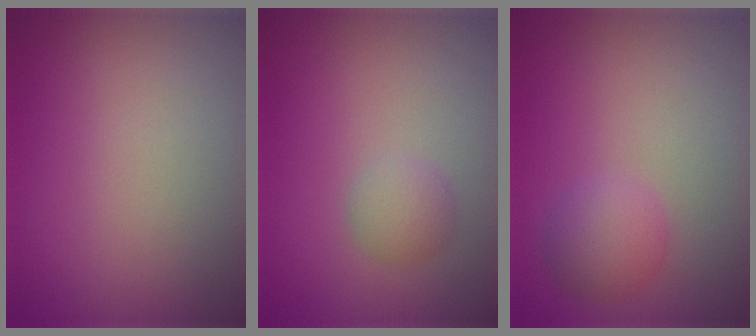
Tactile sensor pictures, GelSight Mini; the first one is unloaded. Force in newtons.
{"total": 1.7, "press": 1.7, "slide": 0.1}
{"total": 2.7, "press": 2.7, "slide": 0.2}